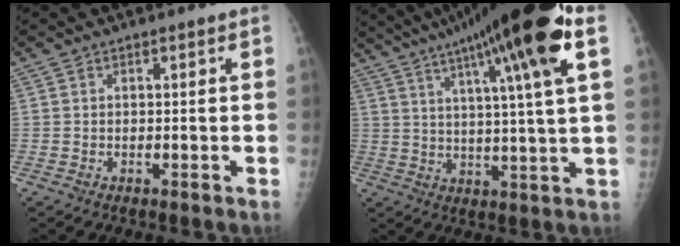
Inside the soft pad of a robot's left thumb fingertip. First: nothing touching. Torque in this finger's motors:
{"motor_torque": [1.54, -0.27, 1.89, -0.88, 0.37]}